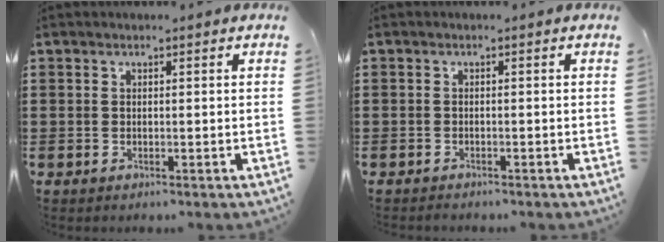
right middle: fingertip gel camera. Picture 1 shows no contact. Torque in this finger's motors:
{"motor_torque": [0.92, 0.08, 0.04, 0.04]}